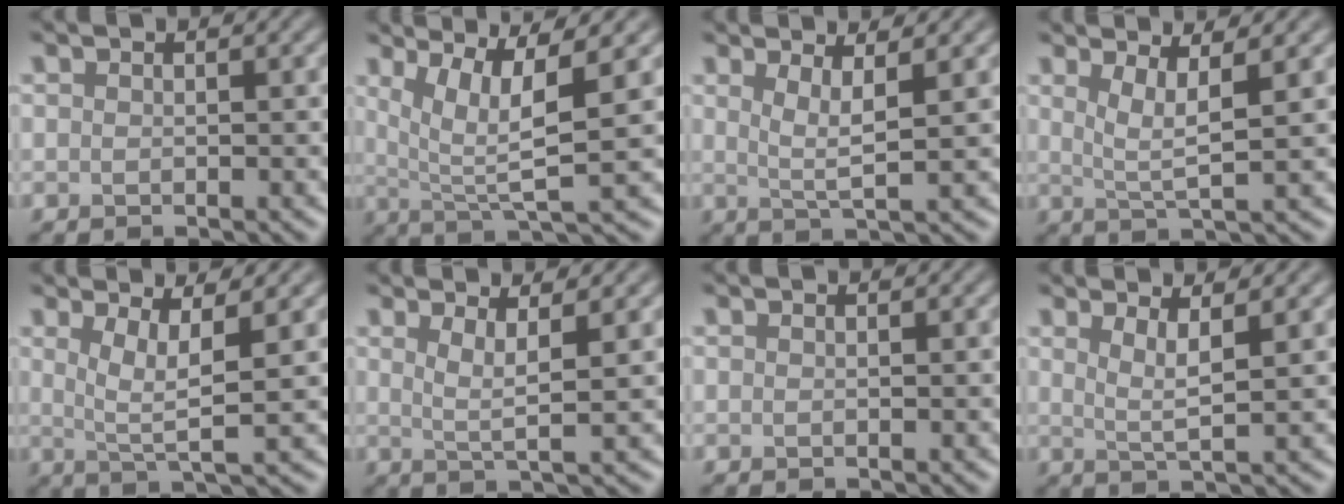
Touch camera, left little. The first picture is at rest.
{"total": 6.0, "force": [2.0, 1.2, 5.5], "torque": [-0.094, -0.006, 0.037]}
{"total": 2.9, "force": [1.2, 0.5, 2.6], "torque": [-0.045, -0.007, 0.023]}
{"total": 3.4, "force": [1.3, 0.6, 3.1], "torque": [-0.055, -0.006, 0.026]}
{"total": 4.1, "force": [1.1, 0.8, 3.8], "torque": [-0.068, -0.005, 0.024]}
{"total": 2.8, "force": [1.2, 0.4, 2.5], "torque": [-0.042, -0.006, 0.021]}
{"total": 0.0}
{"total": 2.8, "force": [1.2, 0.5, 2.4], "torque": [-0.039, -0.006, 0.023]}